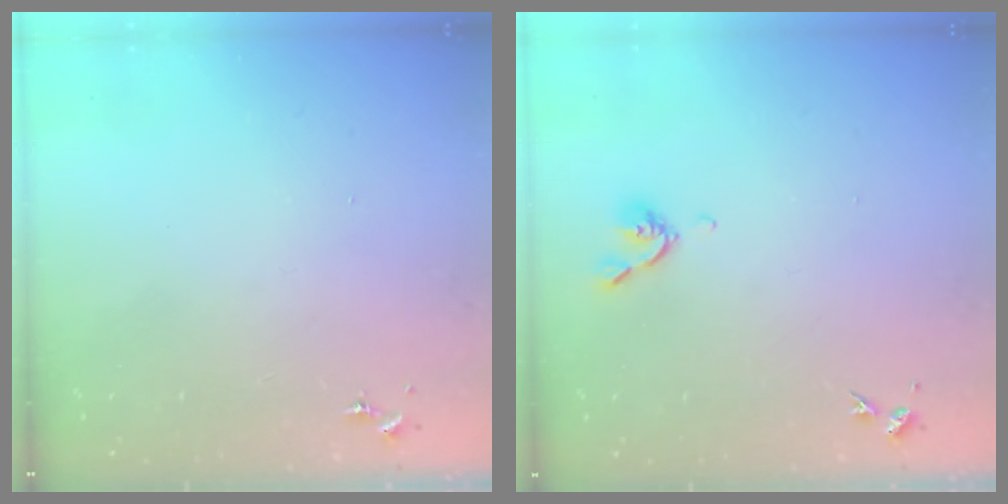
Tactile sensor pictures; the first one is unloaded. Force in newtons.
{"total": 5.6, "press": 5.5, "slide": 1.0}